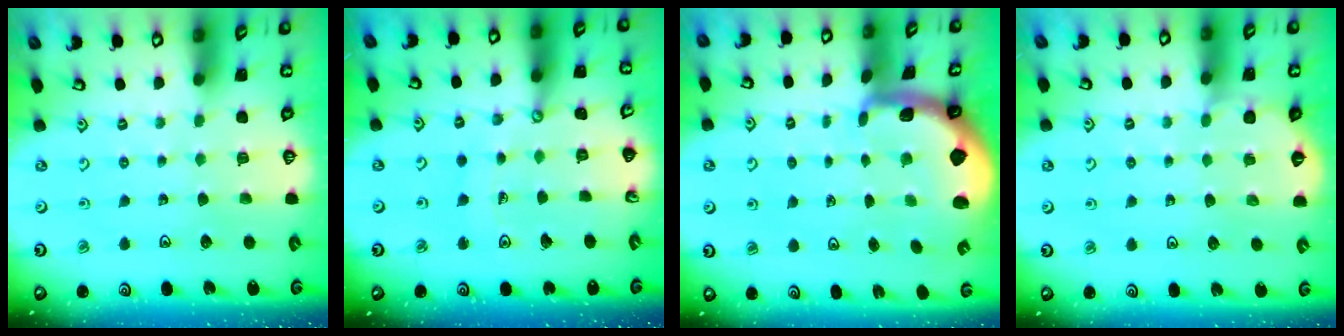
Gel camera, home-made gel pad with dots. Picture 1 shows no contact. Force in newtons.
{"total": 8.5, "press": 8.5, "slide": 0.7}
{"total": 1.9, "press": 1.9, "slide": 0.4}
{"total": 3.3, "press": 3.3, "slide": 0.4}